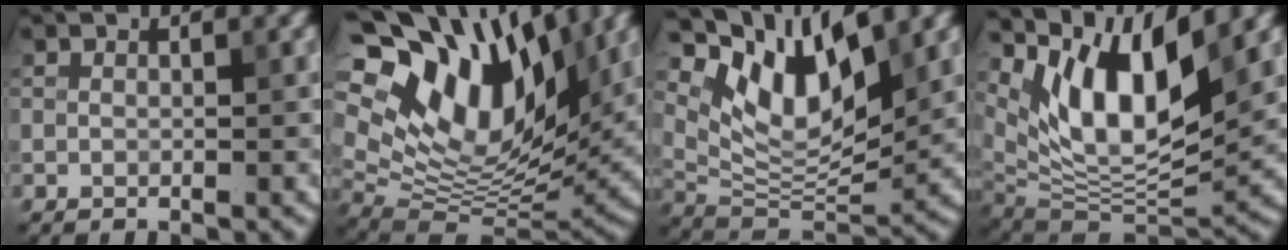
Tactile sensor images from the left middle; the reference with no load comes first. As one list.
[{"total": 17.0, "force": [7.9, 9.2, 12.0], "torque": [-0.225, 0.028, 0.138]}, {"total": 9.4, "force": [5.1, 3.7, 6.9], "torque": [-0.123, -0.007, 0.098]}, {"total": 11.2, "force": [6.1, 3.9, 8.6], "torque": [-0.144, -0.006, 0.119]}]